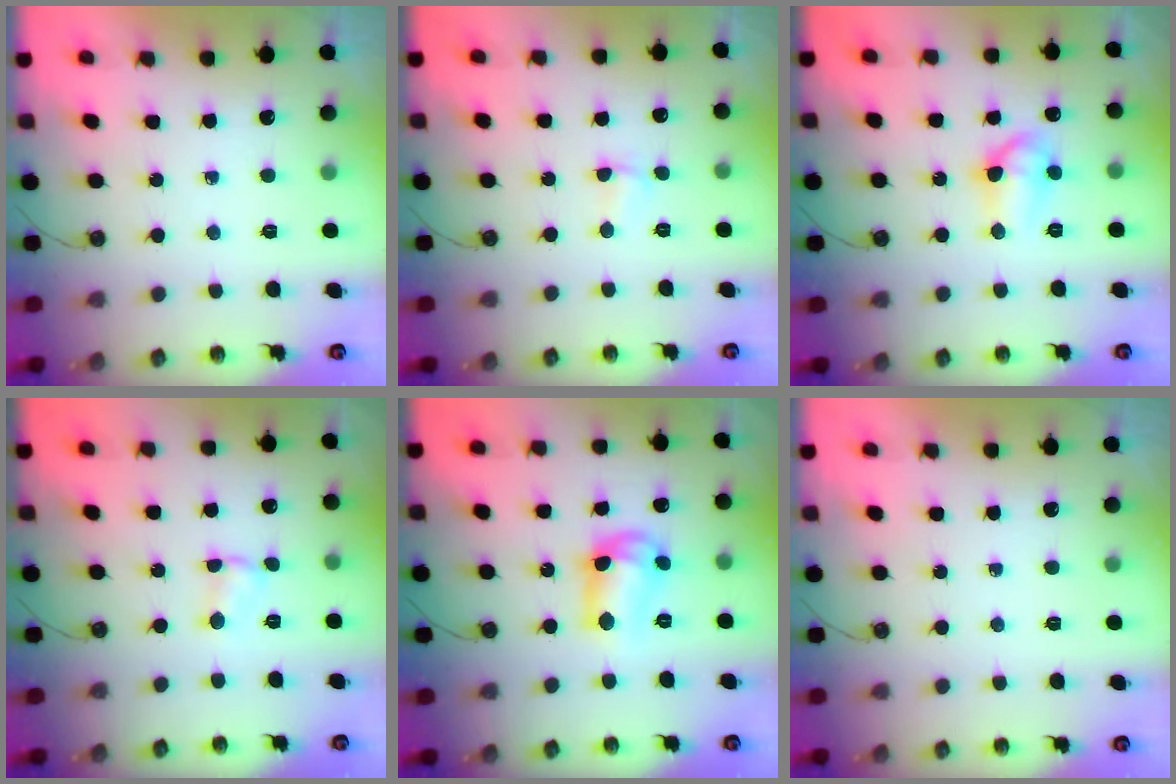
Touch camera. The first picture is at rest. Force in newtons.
{"total": 2.7, "press": 2.6, "slide": 0.7}
{"total": 8.4, "press": 8.3, "slide": 0.9}
{"total": 2.5, "press": 2.5, "slide": 0.4}
{"total": 11.3, "press": 11.3, "slide": 0.5}
{"total": 0.0}